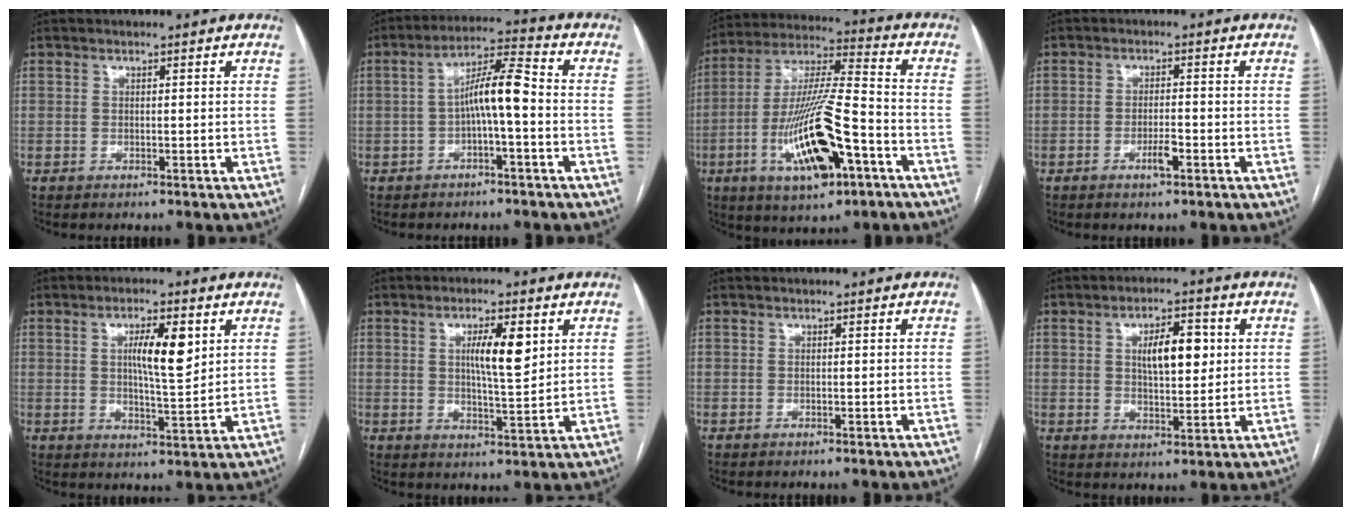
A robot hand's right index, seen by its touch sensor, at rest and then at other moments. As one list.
[{"total": 7.4, "force": [-1.1, 0.8, 7.3], "torque": [-0.127, 0.028, -0.021]}, {"total": 18.0, "force": [-6.9, 3.8, 16.2], "torque": [-0.324, -0.008, -0.113]}, {"total": 2.9, "force": [-1.4, 0.5, 2.5], "torque": [-0.044, 0.000, -0.024]}, {"total": 7.5, "force": [2.4, 1.5, 7.0], "torque": [-0.116, 0.001, 0.041]}, {"total": 7.0, "force": [2.3, 1.3, 6.5], "torque": [-0.108, 0.000, 0.039]}, {"total": 0.0}, {"total": 7.4, "force": [1.8, 2.7, 6.6], "torque": [-0.107, 0.010, 0.034]}]